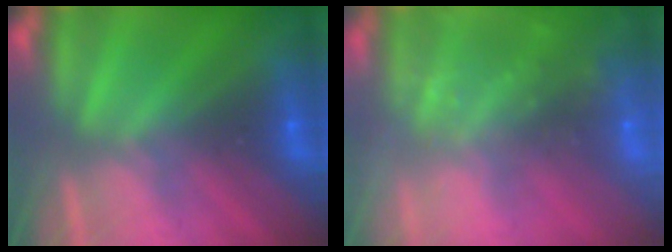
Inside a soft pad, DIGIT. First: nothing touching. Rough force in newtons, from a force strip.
{"total": 5.5}